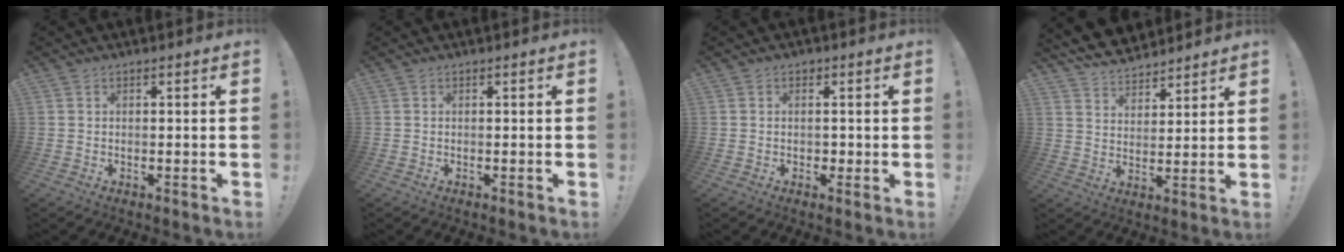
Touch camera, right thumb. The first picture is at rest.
{"total": 0.0}
{"total": 2.6, "force": [0.6, 2.5, 0.5], "torque": [0.003, -0.004, 0.009]}
{"total": 8.1, "force": [7.3, 3.1, 1.5], "torque": [-0.037, -0.057, 0.140]}